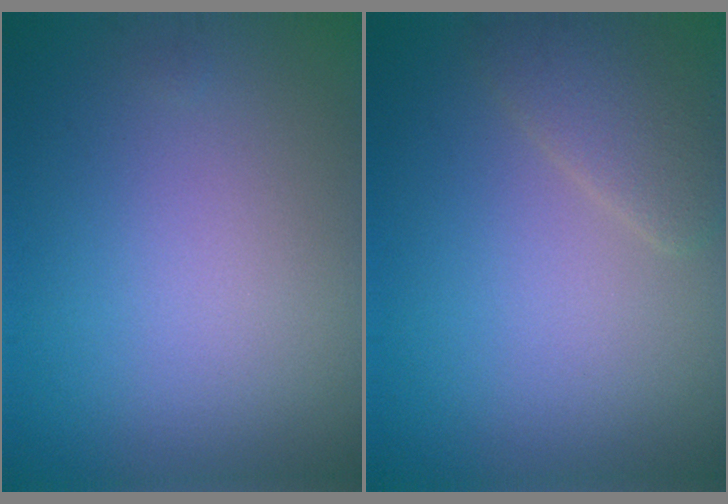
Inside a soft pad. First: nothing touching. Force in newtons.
{"total": 2.5, "press": 2.5, "slide": 0.1}